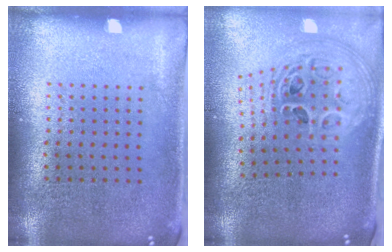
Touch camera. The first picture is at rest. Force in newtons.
{"total": 2.8, "press": 2.0, "slide": 1.9}